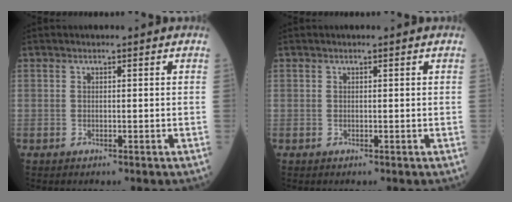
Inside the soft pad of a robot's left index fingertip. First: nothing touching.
{"total": 0.0}